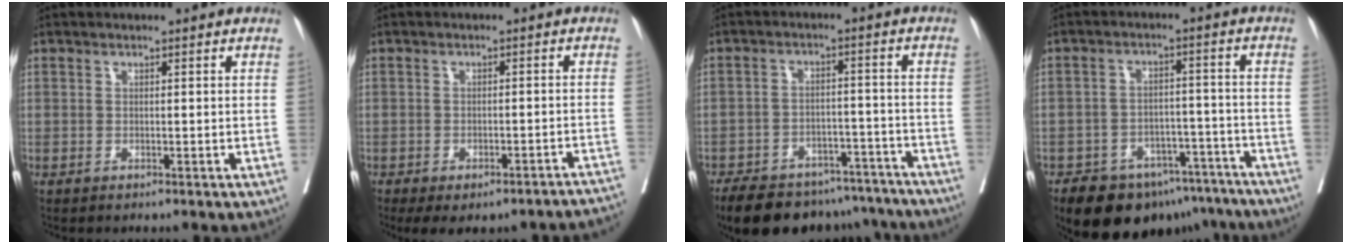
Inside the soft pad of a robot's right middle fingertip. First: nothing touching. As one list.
[{"total": 11.3, "force": [-9.8, 2.7, 4.9], "torque": [-0.047, 0.018, -0.111]}, {"total": 18.9, "force": [-16.0, 7.4, 6.7], "torque": [-0.117, 0.005, -0.217]}, {"total": 15.8, "force": [-12.4, 8.0, 5.7], "torque": [-0.079, 0.021, -0.164]}]